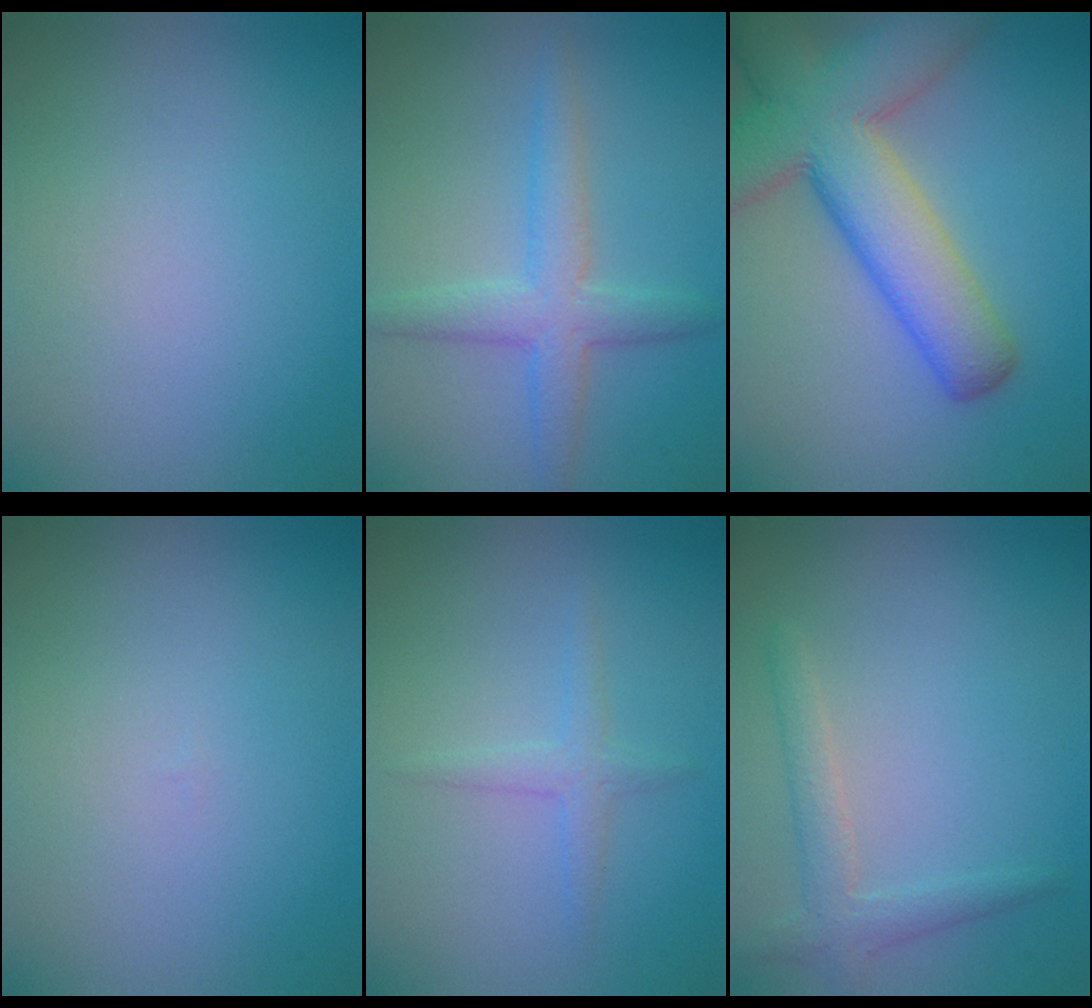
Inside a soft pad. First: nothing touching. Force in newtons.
{"total": 3.6, "press": 3.6, "slide": 0.1}
{"total": 10.4, "press": 10.3, "slide": 0.7}
{"total": 0.0}
{"total": 1.5, "press": 1.5, "slide": 0.0}
{"total": 2.2, "press": 2.2, "slide": 0.1}